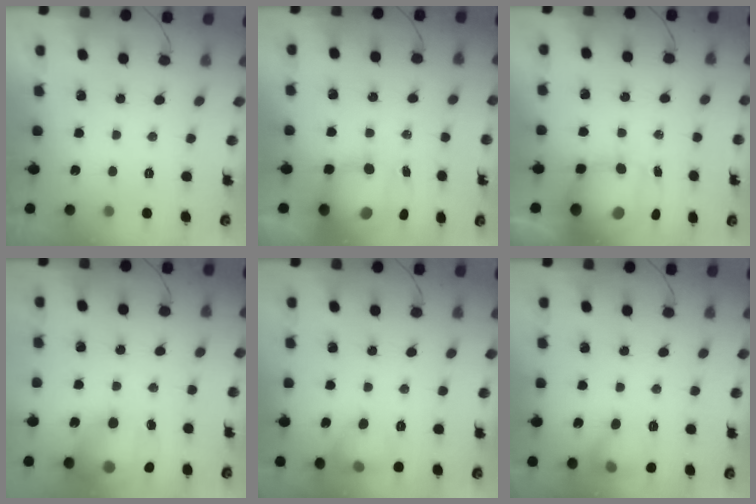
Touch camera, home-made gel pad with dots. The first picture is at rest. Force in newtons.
{"total": 11.6, "press": 11.1, "slide": 3.4}
{"total": 11.5, "press": 11.1, "slide": 3.0}
{"total": 16.5, "press": 16.4, "slide": 1.6}
{"total": 11.2, "press": 9.0, "slide": 6.7}
{"total": 10.0, "press": 10.0, "slide": 0.7}